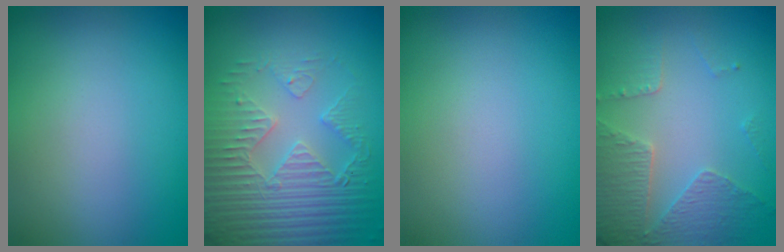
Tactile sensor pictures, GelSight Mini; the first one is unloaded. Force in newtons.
{"total": 4.4, "press": 4.3, "slide": 0.7}
{"total": 0.0}
{"total": 4.6, "press": 3.4, "slide": 3.1}